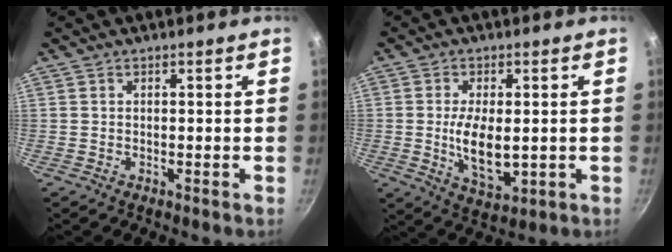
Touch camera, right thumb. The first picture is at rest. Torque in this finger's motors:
{"motor_torque": [2.69, 2.31, 1.44, -0.43, 0.43]}